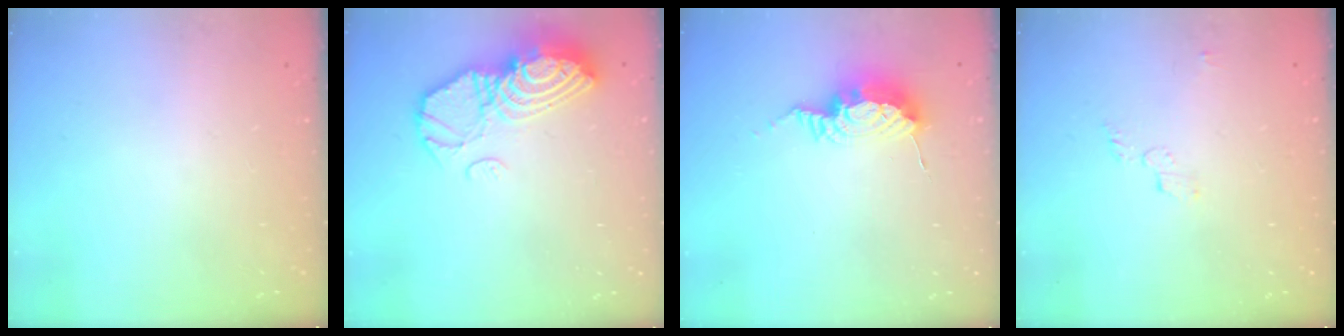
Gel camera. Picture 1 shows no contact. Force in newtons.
{"total": 15.0, "press": 14.9, "slide": 1.3}
{"total": 9.1, "press": 9.1, "slide": 1.1}
{"total": 3.5, "press": 3.5, "slide": 0.1}